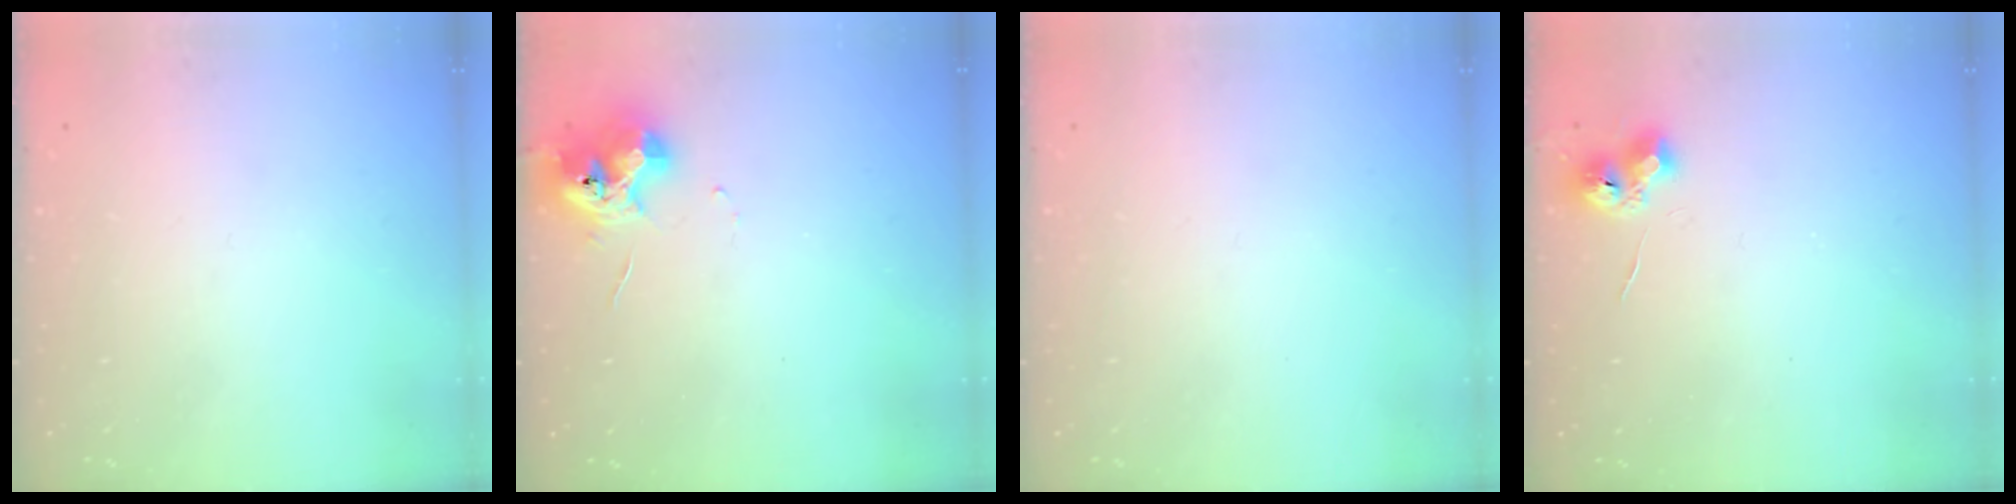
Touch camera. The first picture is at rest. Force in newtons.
{"total": 10.4, "press": 10.3, "slide": 0.7}
{"total": 0.0}
{"total": 6.8, "press": 6.7, "slide": 0.6}